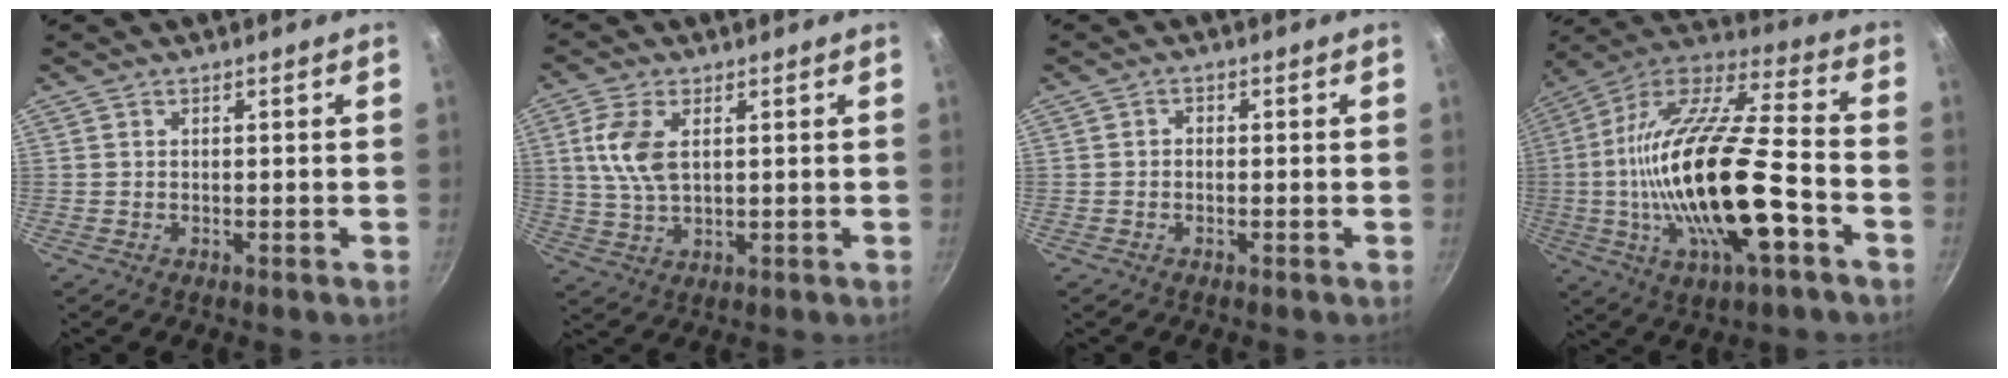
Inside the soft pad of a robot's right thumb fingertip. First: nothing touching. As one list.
[{"total": 8.0, "force": [2.0, 4.3, 6.4], "torque": [-0.128, -0.003, 0.040]}, {"total": 1.1, "force": [-0.3, 0.9, 0.6], "torque": [-0.009, 0.006, -0.006]}, {"total": 27.9, "force": [-6.0, 9.4, 25.6], "torque": [-0.473, 0.016, -0.115]}]